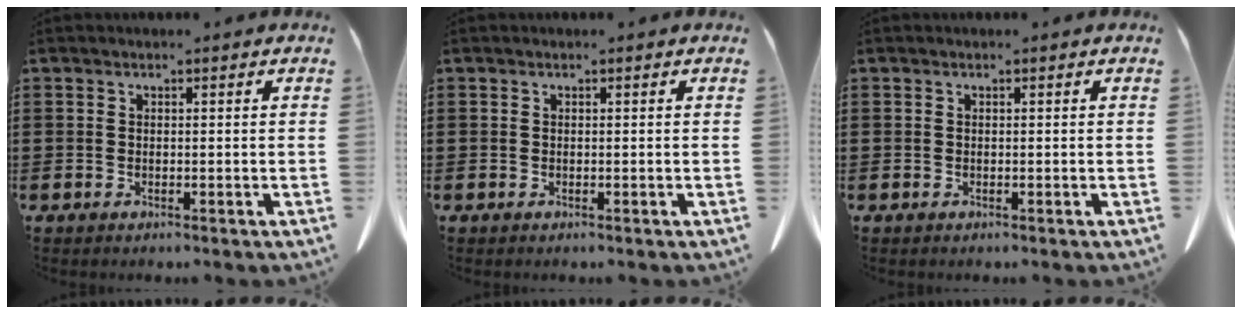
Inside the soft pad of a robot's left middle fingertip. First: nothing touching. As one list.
[{"total": 0.0}, {"total": 0.0}]